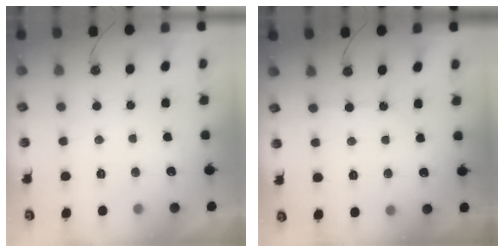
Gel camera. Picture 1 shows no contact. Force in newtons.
{"total": 1.9, "press": 1.9, "slide": 0.4}